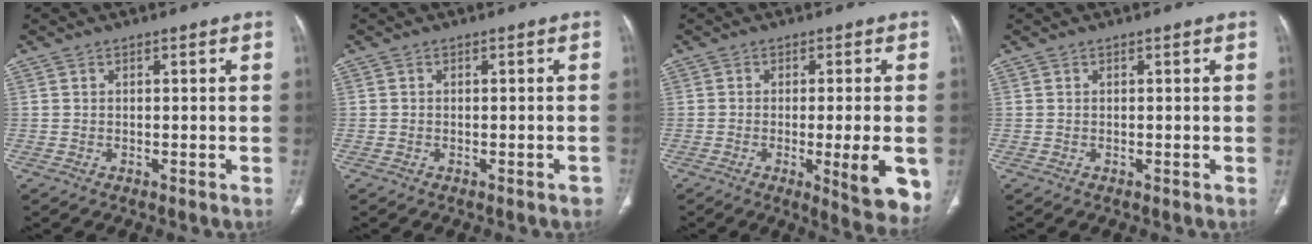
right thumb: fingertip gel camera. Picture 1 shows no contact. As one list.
[{"total": 1.0, "force": [-0.5, 0.8, -0.4], "torque": [0.014, 0.009, -0.003]}, {"total": 9.9, "force": [-2.3, 2.2, 9.4], "torque": [-0.117, -0.017, -0.024]}, {"total": 0.0}]